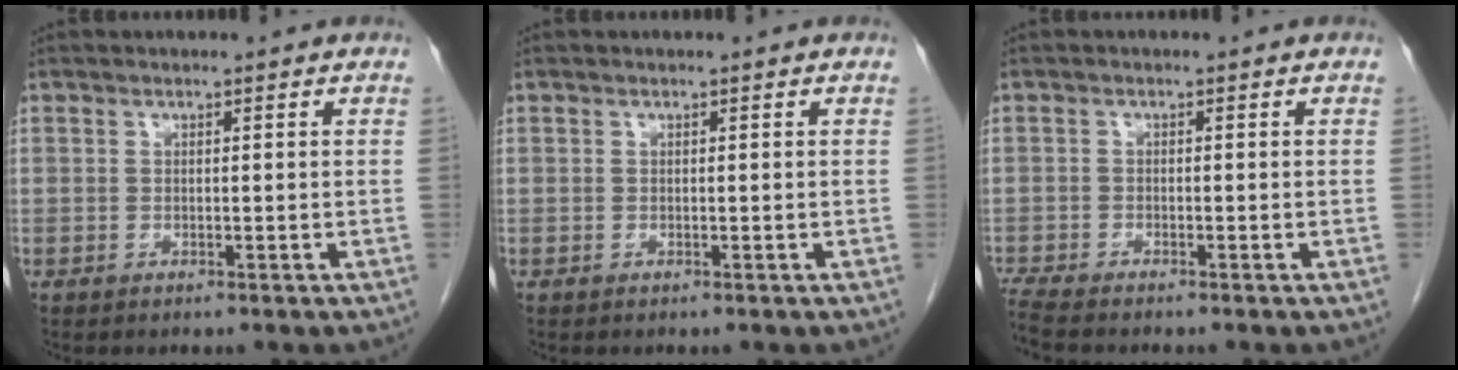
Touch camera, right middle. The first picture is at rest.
{"total": 0.0}
{"total": 3.6, "force": [-3.3, -0.5, 1.3], "torque": [-0.027, -0.017, -0.063]}